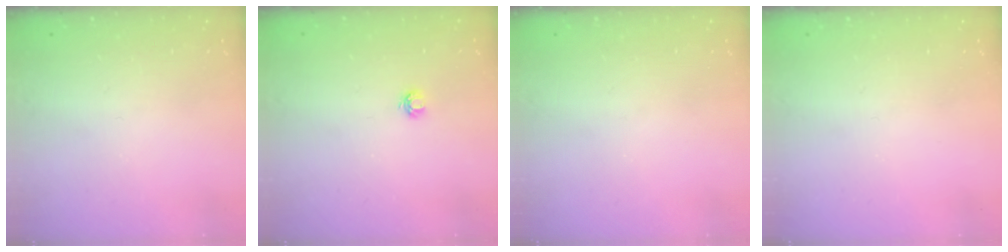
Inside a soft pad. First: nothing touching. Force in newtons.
{"total": 3.9, "press": 3.9, "slide": 0.5}
{"total": 0.0}
{"total": 0.0}